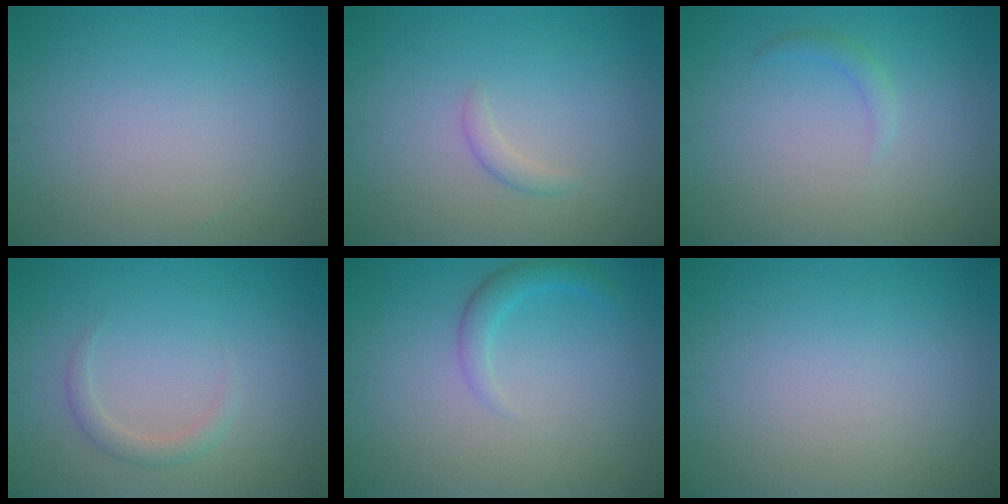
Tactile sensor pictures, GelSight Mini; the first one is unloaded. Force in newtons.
{"total": 1.0, "press": 1.0, "slide": 0.1}
{"total": 1.0, "press": 1.0, "slide": 0.1}
{"total": 1.4, "press": 1.4, "slide": 0.1}
{"total": 1.9, "press": 1.9, "slide": 0.1}
{"total": 0.0}